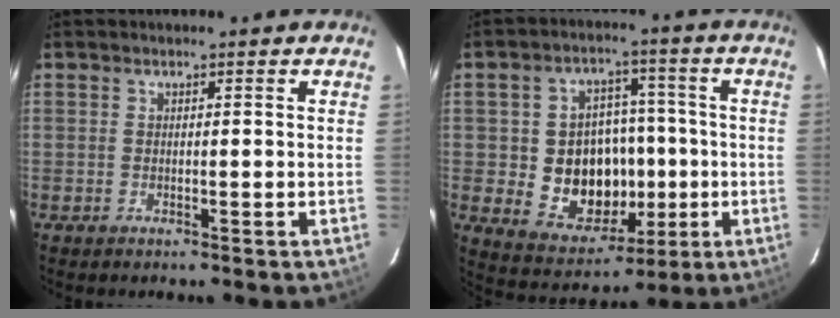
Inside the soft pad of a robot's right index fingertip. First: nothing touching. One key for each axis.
{"total": 14.0, "fx": -1.8, "fy": 11.4, "fz": 7.9, "tx": -0.169, "ty": 0.010, "tz": -0.006}